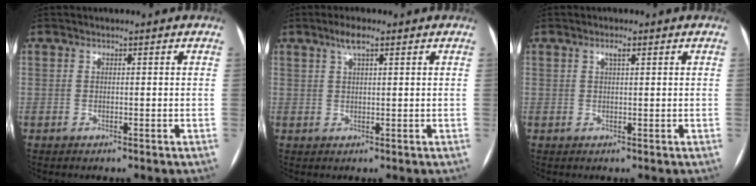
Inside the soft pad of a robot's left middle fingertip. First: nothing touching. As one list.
[{"total": 3.0, "force": [1.9, 0.5, 2.4], "torque": [-0.049, 0.009, 0.036]}, {"total": 1.3, "force": [0.7, 0.2, 1.1], "torque": [-0.022, 0.003, 0.011]}]